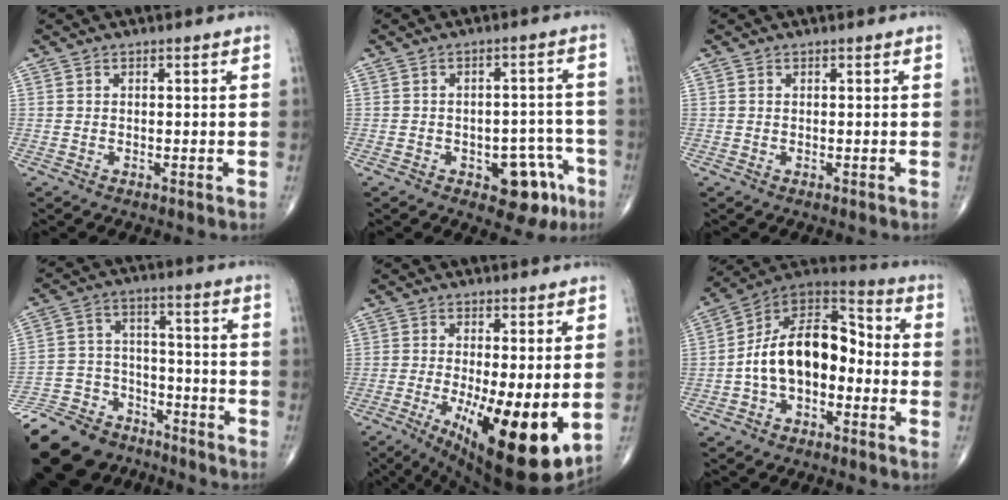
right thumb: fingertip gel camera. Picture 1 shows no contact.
{"total": 8.9, "force": [-4.2, 5.0, 6.0], "torque": [-0.037, 0.038, -0.047]}
{"total": 0.0}
{"total": 20.3, "force": [-16.6, 10.1, 5.9], "torque": [-0.123, 0.069, -0.274]}
{"total": 17.0, "force": [-3.7, 5.1, 15.8], "torque": [-0.229, -0.032, -0.038]}
{"total": 16.2, "force": [-2.5, 9.9, 12.6], "torque": [-0.188, 0.053, -0.054]}